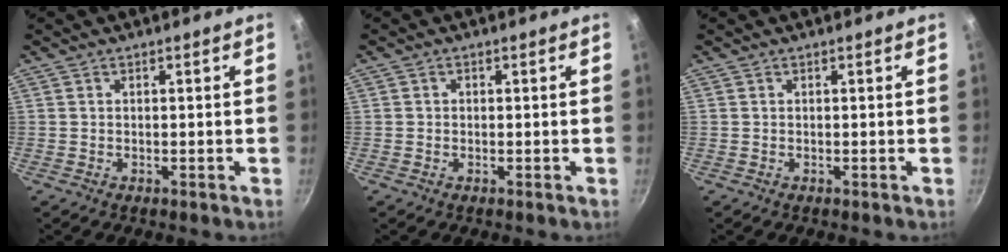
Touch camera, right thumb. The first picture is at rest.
{"total": 0.7, "force": [-0.1, 0.6, 0.2], "torque": [-0.002, 0.003, -0.002]}
{"total": 0.0}